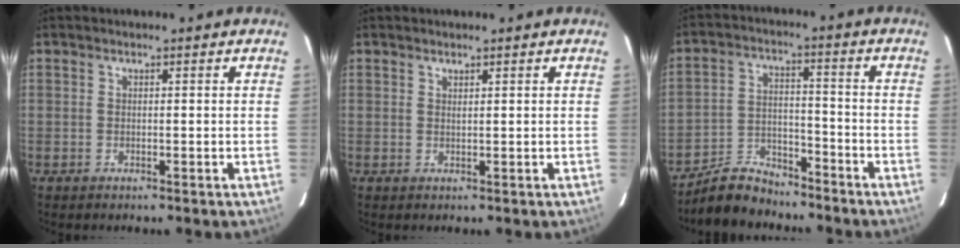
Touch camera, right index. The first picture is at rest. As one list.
[{"total": 0.7, "force": [0.7, 0.0, 0.3], "torque": [-0.006, -0.002, 0.012]}, {"total": 9.2, "force": [-8.2, 3.5, 2.0], "torque": [-0.062, 0.019, -0.141]}]